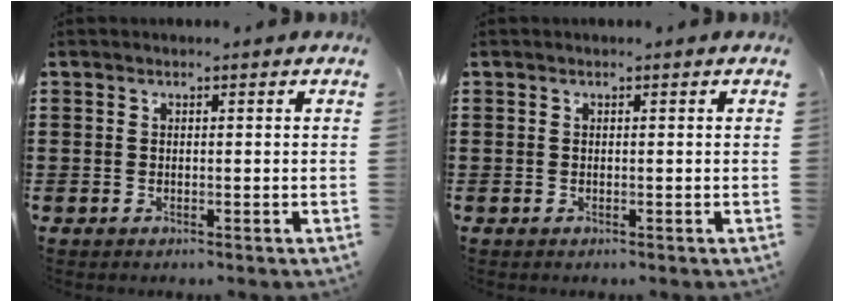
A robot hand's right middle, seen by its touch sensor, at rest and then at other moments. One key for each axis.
{"total": 0.0}